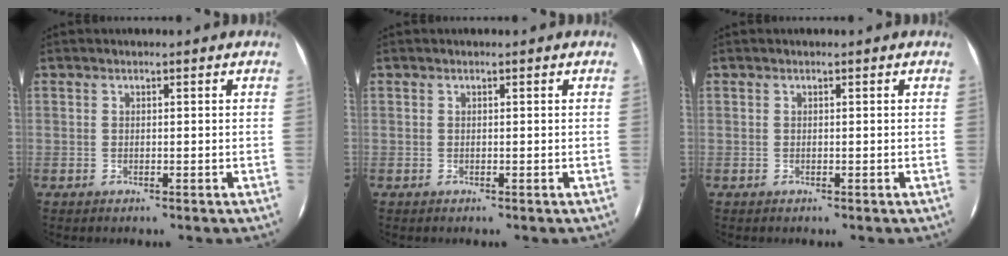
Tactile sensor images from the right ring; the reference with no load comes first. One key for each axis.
{"total": 0.0}
{"total": 0.0}